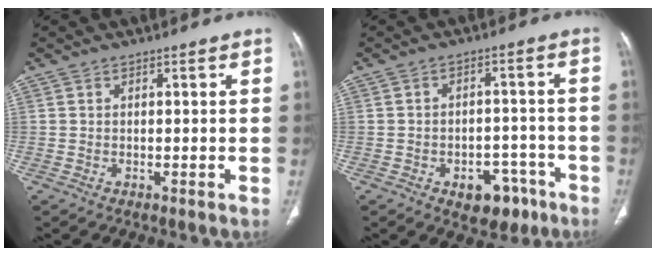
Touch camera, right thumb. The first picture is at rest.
{"total": 8.3, "force": [-4.5, 5.4, 4.5], "torque": [-0.031, 0.039, -0.054]}